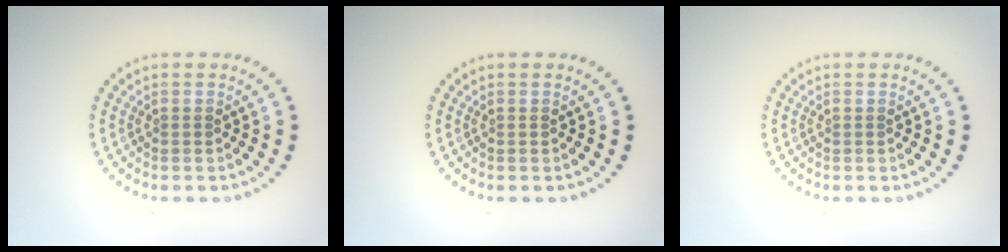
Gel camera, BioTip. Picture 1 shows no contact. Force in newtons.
{"total": 0.0}
{"total": 0.0}